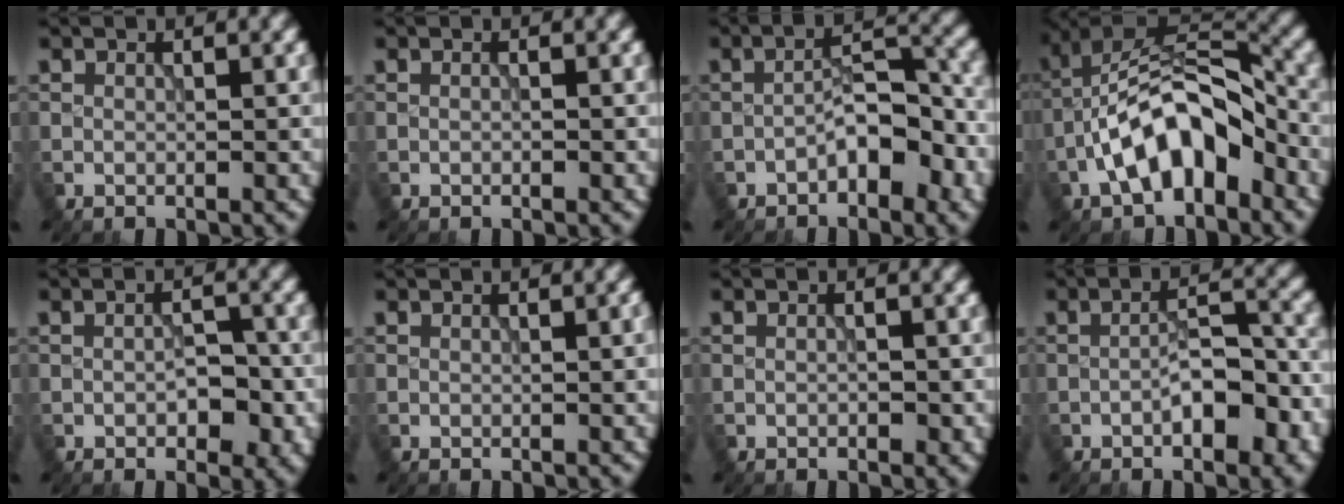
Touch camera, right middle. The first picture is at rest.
{"total": 0.0}
{"total": 4.9, "force": [-2.2, 2.1, 3.9], "torque": [-0.056, 0.019, -0.038]}
{"total": 10.3, "force": [-4.0, 5.0, 8.1], "torque": [-0.151, 0.018, -0.075]}
{"total": 3.2, "force": [-0.8, 1.6, 2.6], "torque": [-0.038, -0.002, -0.010]}
{"total": 1.0, "force": [0.1, 0.1, 1.0], "torque": [-0.013, 0.001, 0.001]}
{"total": 1.0, "force": [-0.3, 0.5, 0.8], "torque": [-0.015, 0.000, -0.003]}
{"total": 5.7, "force": [-2.1, 2.2, 4.8], "torque": [-0.073, 0.009, -0.034]}